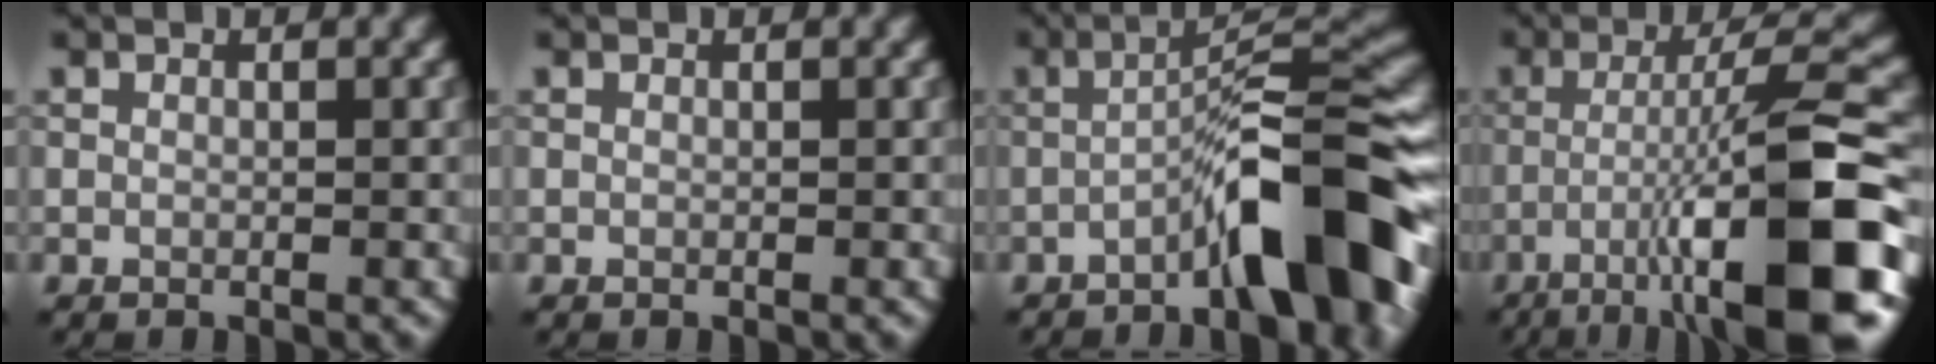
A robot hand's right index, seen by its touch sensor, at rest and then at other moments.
{"total": 0.0}
{"total": 9.8, "force": [-4.4, 2.0, 8.6], "torque": [-0.112, 0.024, -0.076]}
{"total": 12.6, "force": [-5.3, 2.3, 11.2], "torque": [-0.171, 0.014, -0.081]}